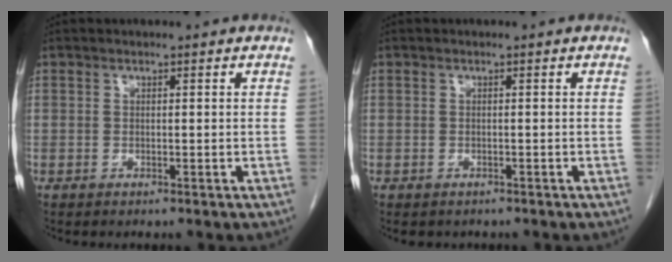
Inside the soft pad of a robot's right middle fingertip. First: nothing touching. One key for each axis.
{"total": 1.2, "fx": -1.0, "fy": 0.7, "fz": 0.1, "tx": -0.010, "ty": -0.001, "tz": -0.011}